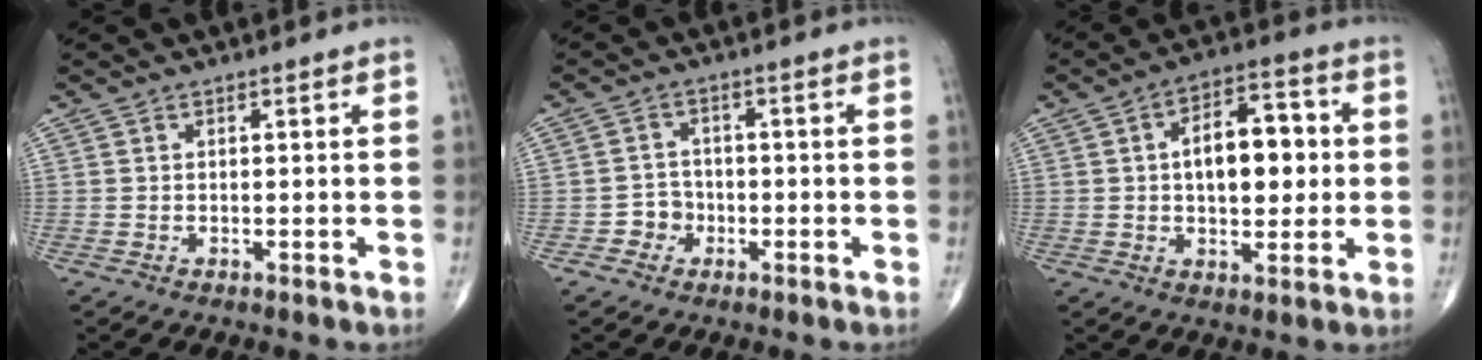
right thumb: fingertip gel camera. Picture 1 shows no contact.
{"total": 3.3, "force": [-1.4, 2.9, 0.6], "torque": [0.012, 0.013, -0.031]}
{"total": 12.4, "force": [1.0, 6.8, 10.3], "torque": [-0.128, 0.018, 0.013]}